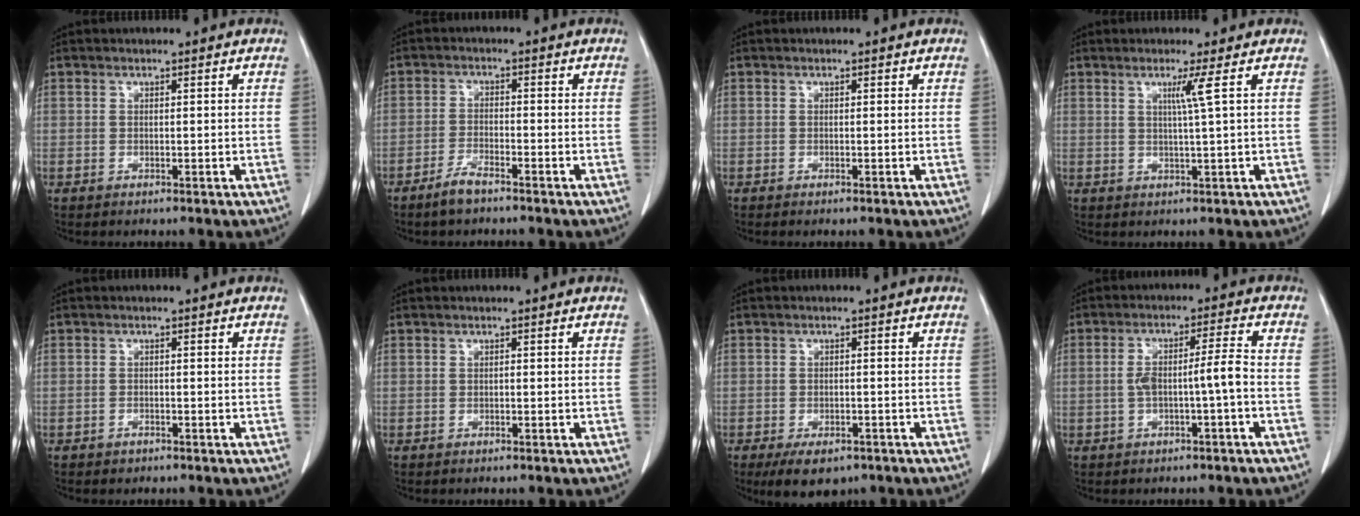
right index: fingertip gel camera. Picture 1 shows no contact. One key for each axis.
{"total": 3.5, "fx": -2.8, "fy": 0.6, "fz": 2.0, "tx": -0.041, "ty": -0.001, "tz": -0.056}
{"total": 0.0}
{"total": 2.7, "fx": 1.0, "fy": -1.2, "fz": 2.2, "tx": -0.042, "ty": -0.007, "tz": 0.020}
{"total": 0.8, "fx": -0.6, "fy": 0.5, "fz": 0.2, "tx": -0.004, "ty": 0.002, "tz": -0.009}
{"total": 0.0}
{"total": 5.9, "fx": -4.0, "fy": 2.9, "fz": 3.2, "tx": -0.050, "ty": -0.006, "tz": -0.057}
{"total": 5.4, "fx": -1.1, "fy": 0.2, "fz": 5.3, "tx": -0.102, "ty": 0.022, "tz": -0.011}